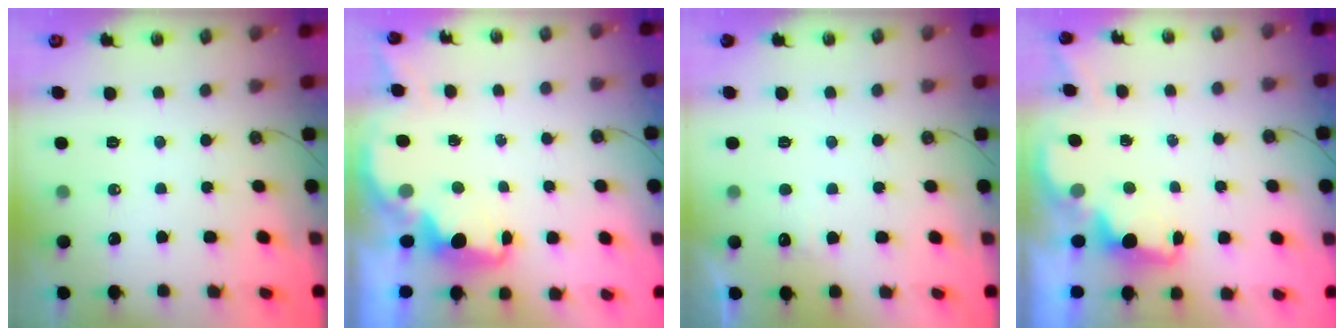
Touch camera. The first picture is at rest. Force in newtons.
{"total": 2.3, "press": 2.2, "slide": 0.8}
{"total": 4.5, "press": 4.4, "slide": 1.2}
{"total": 1.5, "press": 1.3, "slide": 0.7}